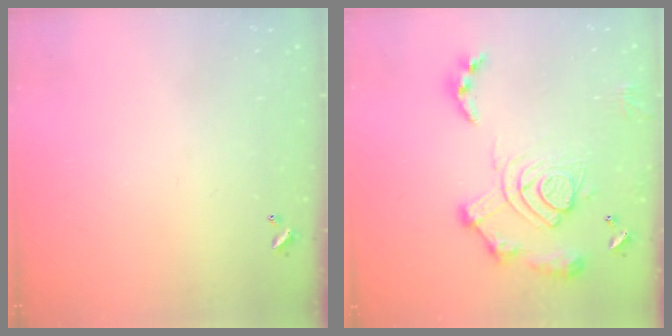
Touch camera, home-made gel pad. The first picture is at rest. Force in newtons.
{"total": 17.1, "press": 17.0, "slide": 1.6}